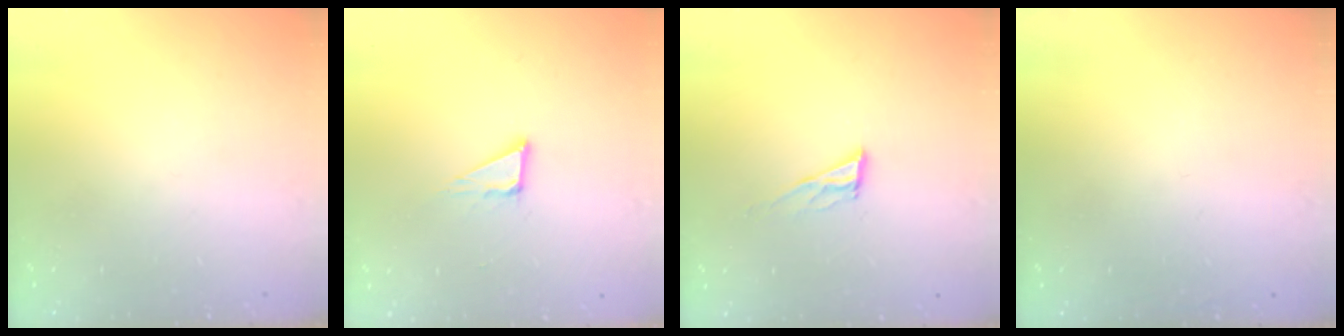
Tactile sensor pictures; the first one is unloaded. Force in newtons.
{"total": 5.9, "press": 5.8, "slide": 1.3}
{"total": 8.7, "press": 8.3, "slide": 2.6}
{"total": 1.6, "press": 1.6, "slide": 0.1}